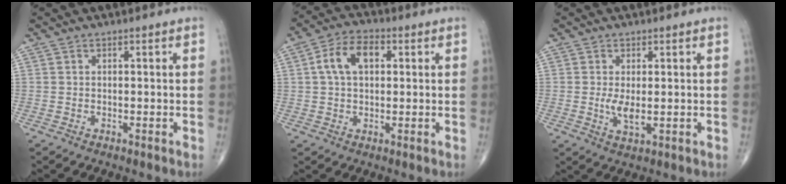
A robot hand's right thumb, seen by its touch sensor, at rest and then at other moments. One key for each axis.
{"total": 8.2, "fx": 1.7, "fy": 5.1, "fz": 6.2, "tx": -0.110, "ty": 0.019, "tz": 0.026}
{"total": 3.7, "fx": 0.0, "fy": 1.5, "fz": 3.4, "tx": -0.070, "ty": -0.012, "tz": 0.003}